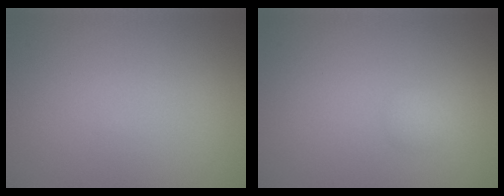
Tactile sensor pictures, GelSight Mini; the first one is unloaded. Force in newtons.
{"total": 1.2, "press": 1.2, "slide": 0.0}